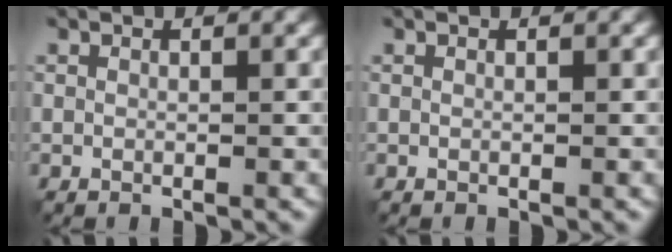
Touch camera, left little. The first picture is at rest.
{"total": 0.0}